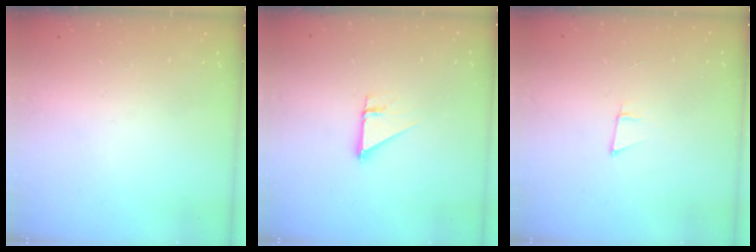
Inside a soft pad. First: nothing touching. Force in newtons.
{"total": 2.7, "press": 2.7, "slide": 0.2}
{"total": 5.2, "press": 4.3, "slide": 2.9}